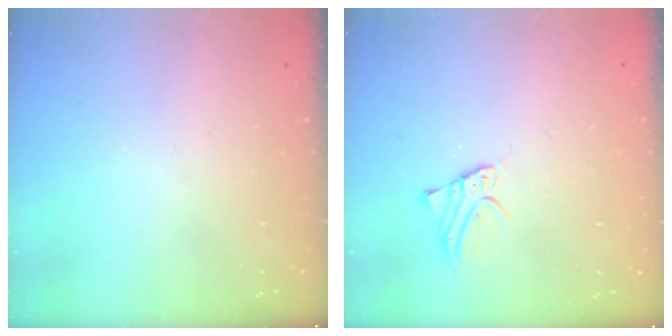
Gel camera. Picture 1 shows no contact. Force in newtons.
{"total": 2.6, "press": 2.6, "slide": 0.0}